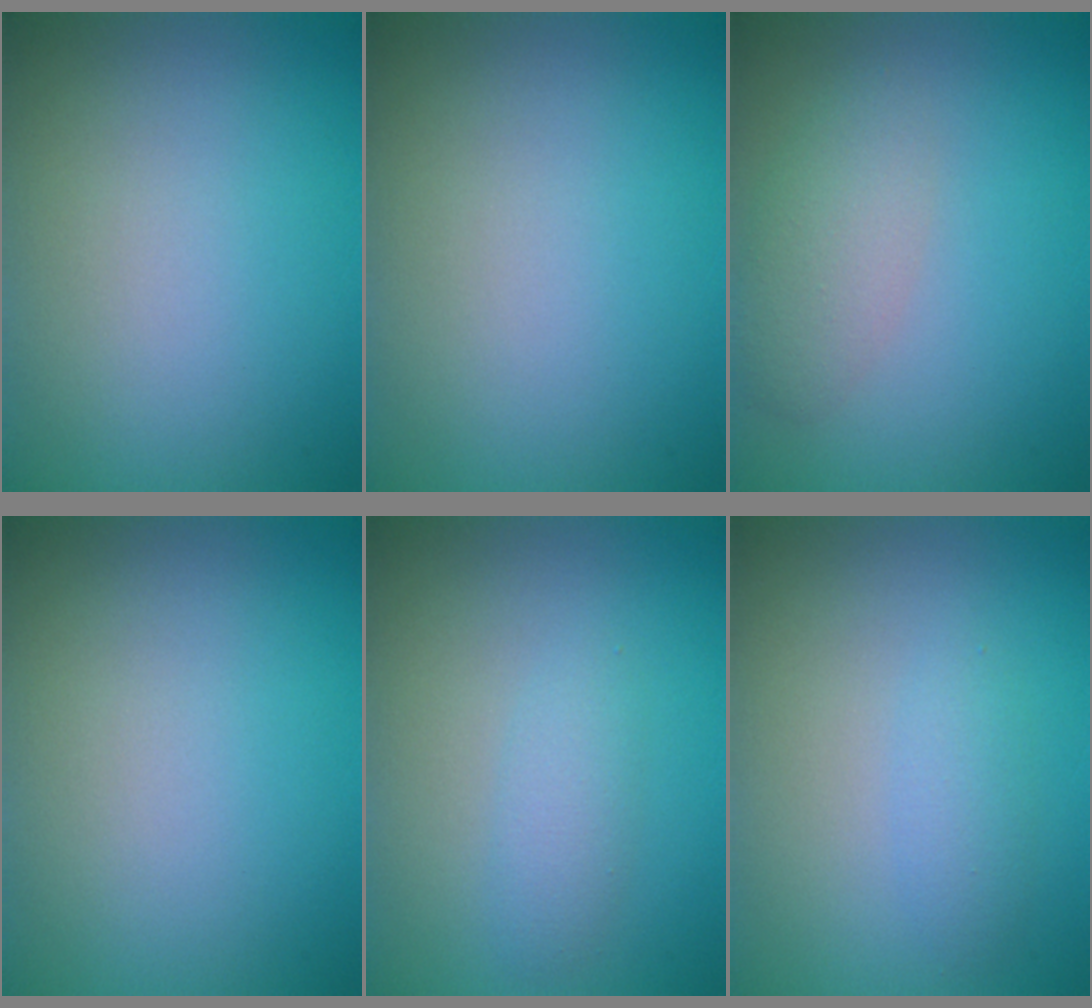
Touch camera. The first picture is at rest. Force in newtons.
{"total": 0.0}
{"total": 2.8, "press": 2.8, "slide": 0.1}
{"total": 0.0}
{"total": 1.8, "press": 1.8, "slide": 0.0}
{"total": 1.5, "press": 1.5, "slide": 0.1}